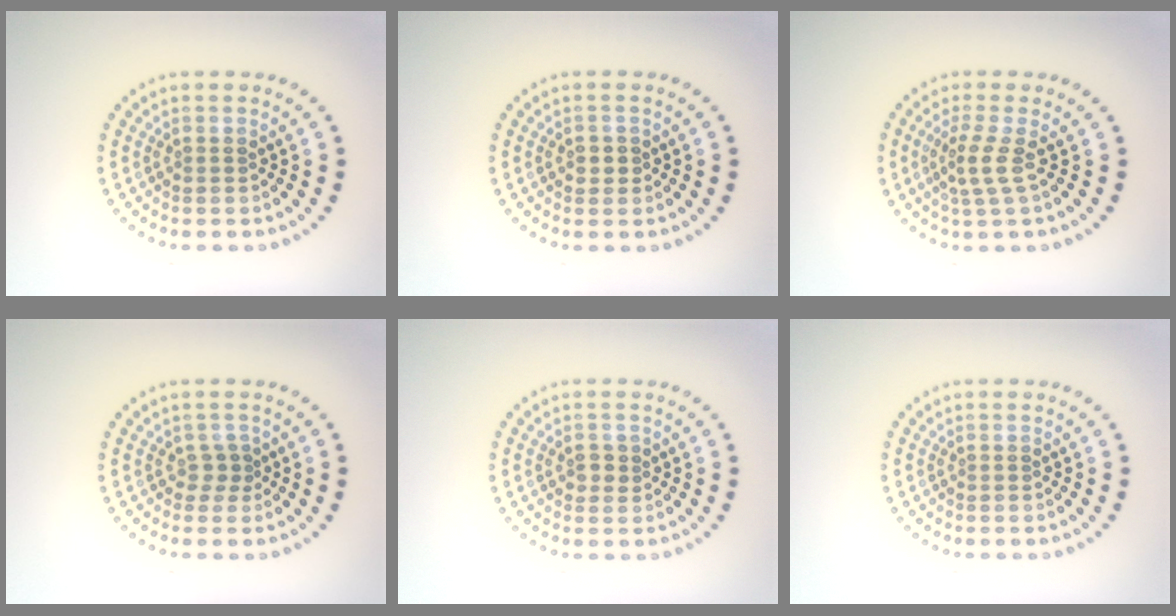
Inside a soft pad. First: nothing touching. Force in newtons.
{"total": 1.1, "press": 1.0, "slide": 0.3}
{"total": 2.3, "press": 1.5, "slide": 1.7}
{"total": 1.1, "press": 0.8, "slide": 0.8}
{"total": 1.2, "press": 1.2, "slide": 0.2}
{"total": 0.0}